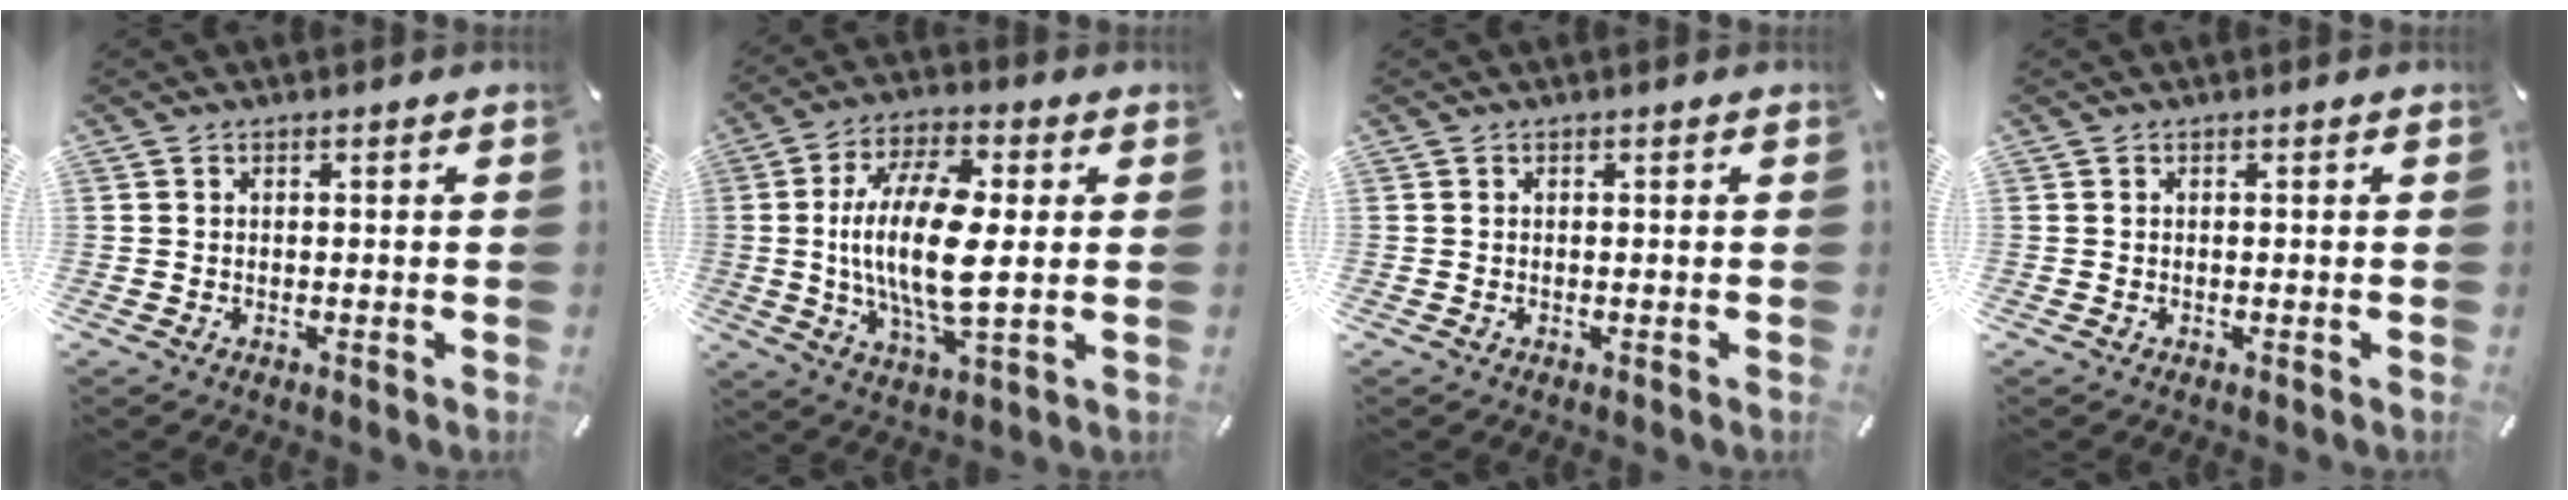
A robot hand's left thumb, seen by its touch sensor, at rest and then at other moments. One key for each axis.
{"total": 17.5, "fx": 1.2, "fy": 7.0, "fz": 16.0, "tx": -0.332, "ty": -0.010, "tz": 0.011}
{"total": 0.0}
{"total": 0.0}